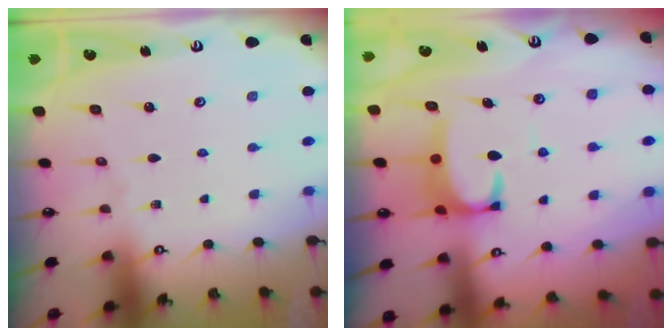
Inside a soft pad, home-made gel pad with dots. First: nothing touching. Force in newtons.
{"total": 4.5, "press": 4.4, "slide": 1.1}